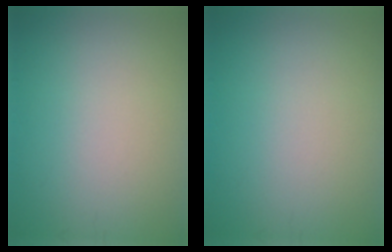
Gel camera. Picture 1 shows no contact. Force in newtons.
{"total": 0.0}